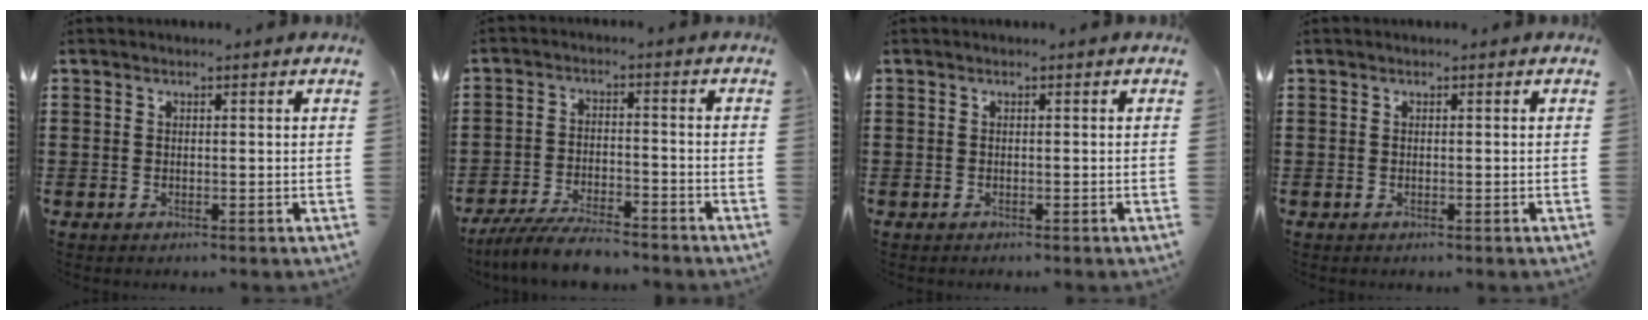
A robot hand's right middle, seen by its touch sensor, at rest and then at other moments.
{"total": 6.1, "force": [-5.6, 0.8, 2.3], "torque": [-0.048, 0.000, -0.108]}
{"total": 0.0}
{"total": 0.0}